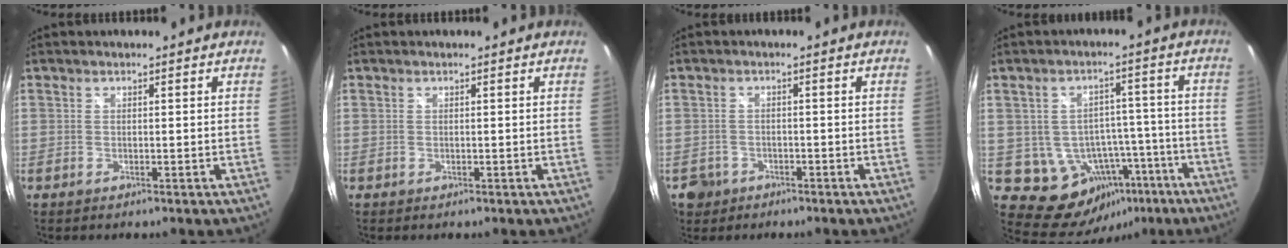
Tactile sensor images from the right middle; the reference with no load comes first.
{"total": 0.0}
{"total": 4.3, "force": [-2.0, 3.7, 1.0], "torque": [-0.036, 0.002, -0.028]}
{"total": 12.4, "force": [-5.6, 9.9, 5.1], "torque": [-0.089, 0.036, -0.035]}